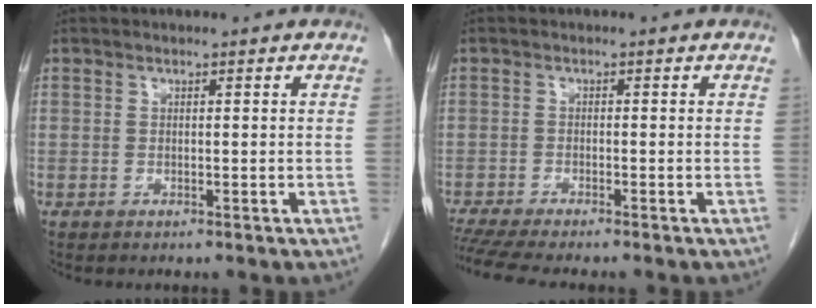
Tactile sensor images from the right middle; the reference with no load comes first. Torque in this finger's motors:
{"motor_torque": [0.89, -0.76, 0.12, 0.09]}